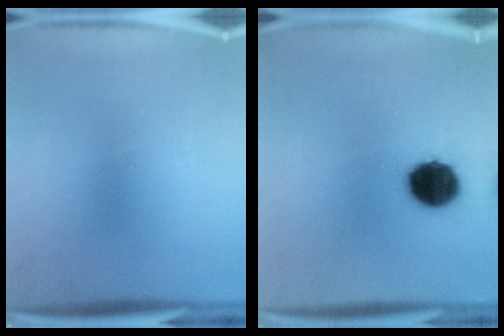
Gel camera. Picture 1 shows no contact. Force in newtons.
{"total": 12.3}